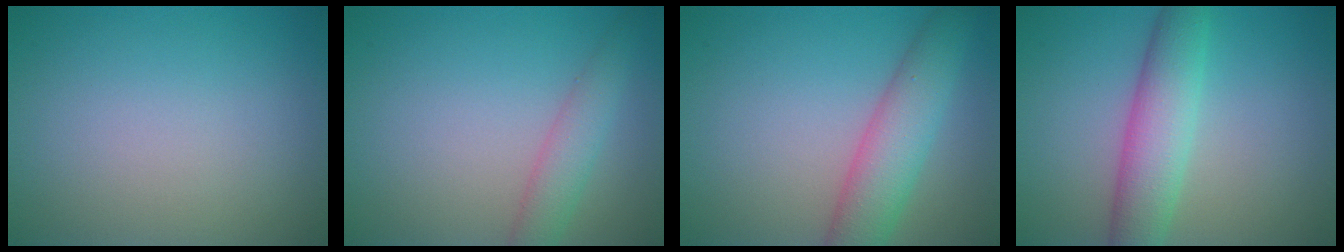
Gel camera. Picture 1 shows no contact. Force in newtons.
{"total": 2.2, "press": 2.2, "slide": 0.1}
{"total": 5.2, "press": 5.2, "slide": 0.3}
{"total": 5.3, "press": 5.3, "slide": 0.1}